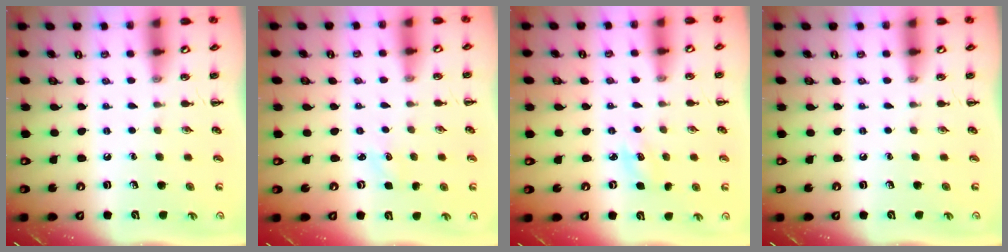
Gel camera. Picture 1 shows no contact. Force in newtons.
{"total": 1.4, "press": 1.3, "slide": 0.4}
{"total": 3.9, "press": 3.7, "slide": 1.1}
{"total": 0.0}